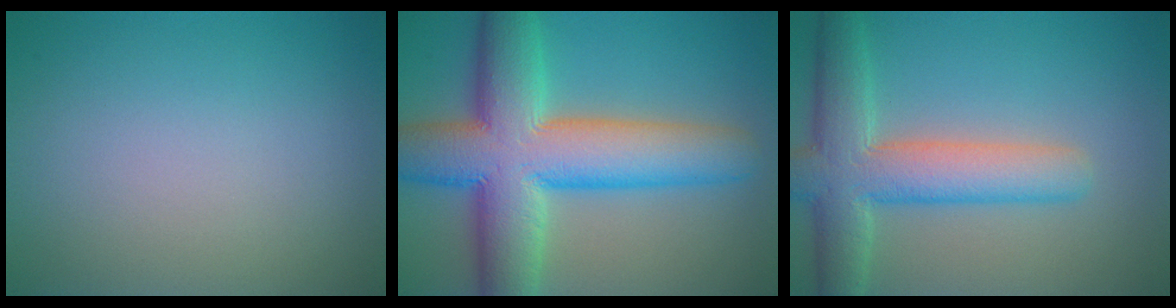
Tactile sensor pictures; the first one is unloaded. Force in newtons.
{"total": 12.7, "press": 12.7, "slide": 0.5}
{"total": 7.4, "press": 7.4, "slide": 0.7}